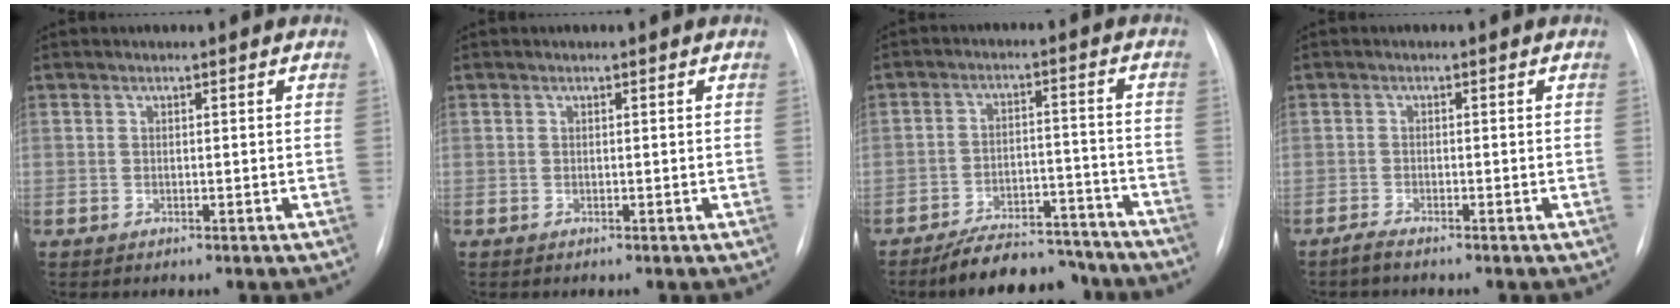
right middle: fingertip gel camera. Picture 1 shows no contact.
{"total": 0.0}
{"total": 11.6, "force": [-10.4, 3.9, 3.2], "torque": [-0.029, 0.028, -0.154]}
{"total": 1.3, "force": [-1.2, -0.2, 0.5], "torque": [-0.019, -0.005, -0.026]}